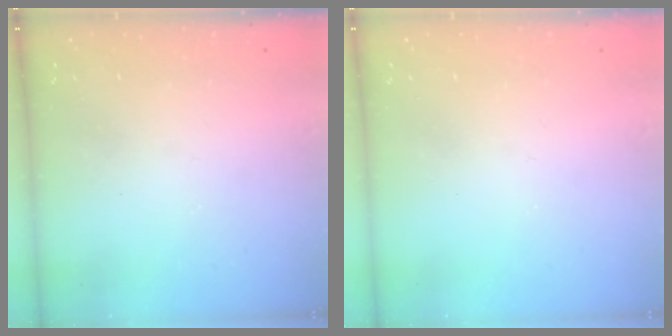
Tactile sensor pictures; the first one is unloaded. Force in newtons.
{"total": 0.0}